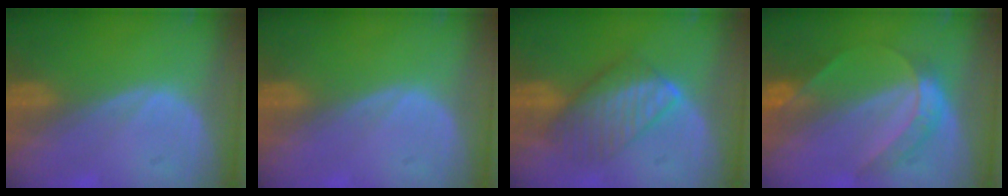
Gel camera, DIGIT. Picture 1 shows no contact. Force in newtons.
{"total": 0.0}
{"total": 6.8, "press": 6.8, "slide": 0.2}
{"total": 6.2, "press": 5.3, "slide": 3.3}